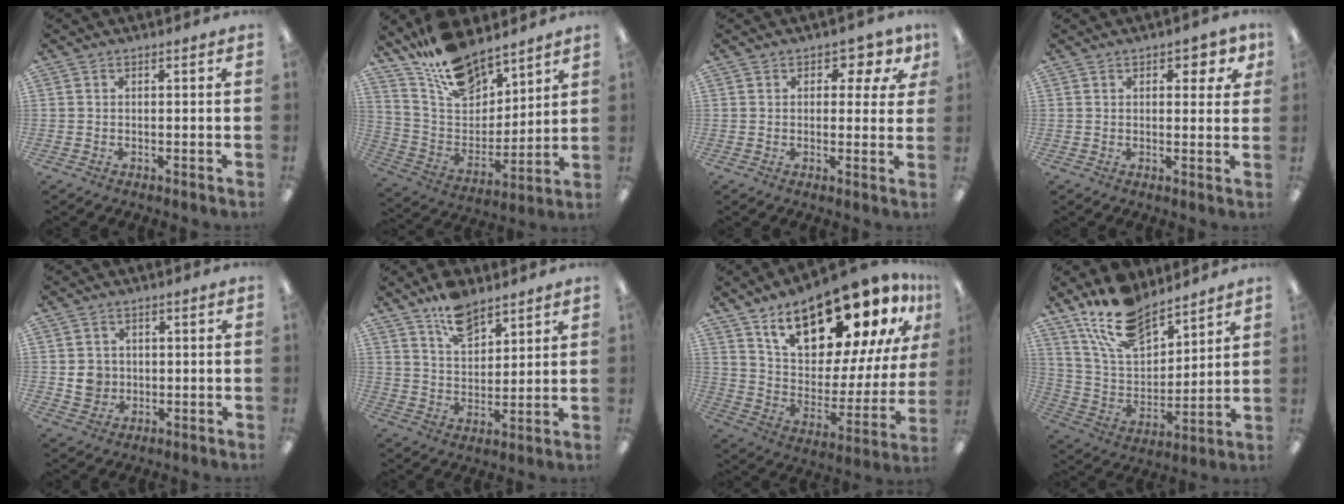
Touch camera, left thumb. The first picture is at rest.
{"total": 15.6, "force": [12.8, 7.0, 5.6], "torque": [-0.121, -0.081, 0.238]}
{"total": 4.9, "force": [2.4, 3.2, 2.8], "torque": [-0.031, -0.003, 0.038]}
{"total": 4.8, "force": [2.3, 2.5, 3.3], "torque": [-0.036, -0.004, 0.035]}
{"total": 4.2, "force": [0.1, 4.1, 1.1], "torque": [-0.011, 0.003, 0.000]}
{"total": 9.8, "force": [7.3, 4.9, 4.3], "torque": [-0.066, -0.039, 0.130]}
{"total": 23.1, "force": [16.8, 9.0, 13.2], "torque": [-0.188, -0.111, 0.283]}
{"total": 16.4, "force": [12.9, 7.1, 7.3], "torque": [-0.155, -0.068, 0.239]}